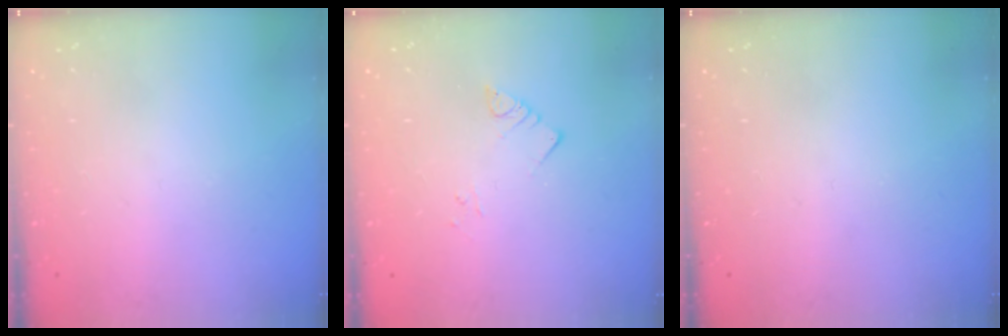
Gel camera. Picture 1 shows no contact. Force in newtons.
{"total": 2.8, "press": 2.8, "slide": 0.2}
{"total": 0.0}